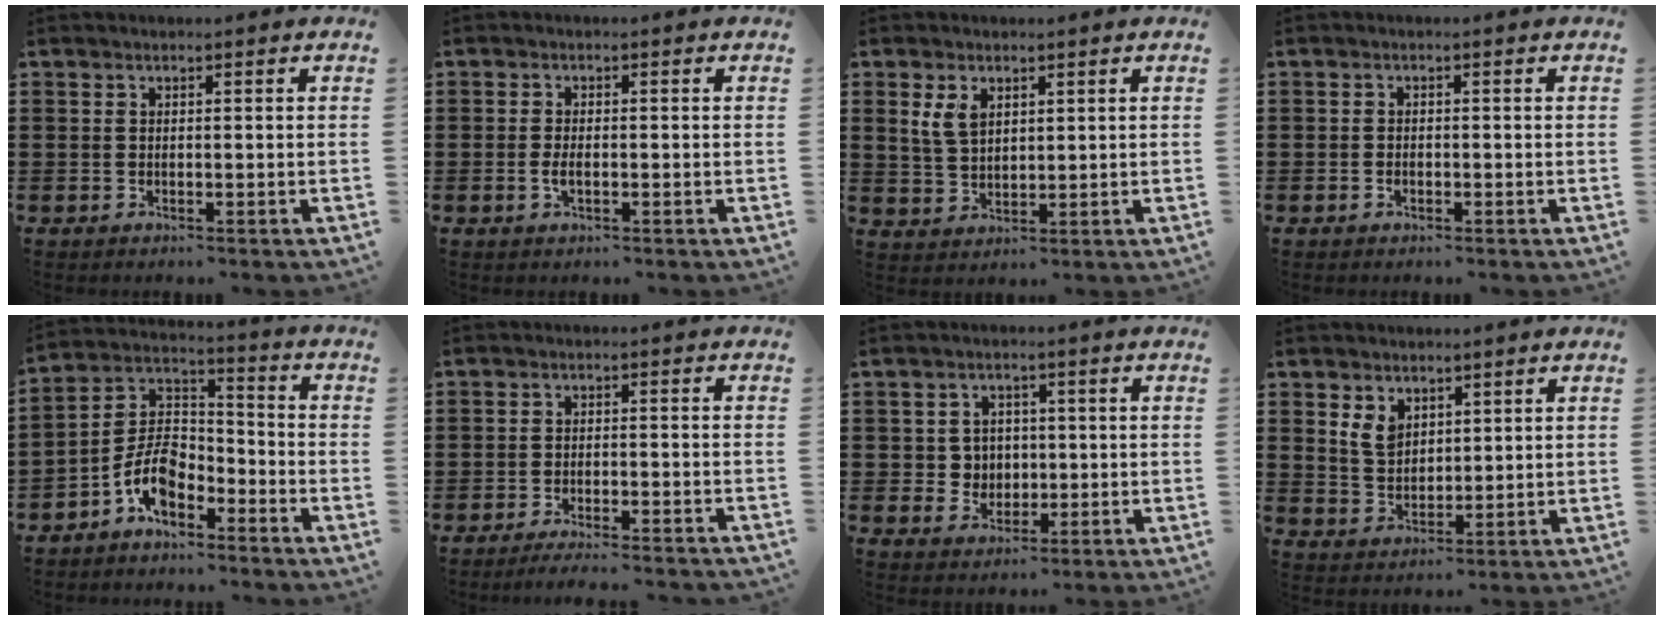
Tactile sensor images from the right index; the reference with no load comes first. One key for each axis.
{"total": 1.7, "fx": -0.3, "fy": 0.7, "fz": 1.6, "tx": -0.036, "ty": -0.003, "tz": -0.007}
{"total": 4.1, "fx": 1.9, "fy": 2.6, "fz": 2.4, "tx": -0.057, "ty": 0.010, "tz": 0.035}
{"total": 0.7, "fx": -0.4, "fy": 0.3, "fz": 0.6, "tx": -0.014, "ty": -0.005, "tz": -0.005}
{"total": 7.6, "fx": -4.5, "fy": 4.0, "fz": 4.6, "tx": -0.111, "ty": -0.004, "tz": -0.092}
{"total": 2.8, "fx": -2.7, "fy": -0.3, "fz": 0.7, "tx": -0.013, "ty": -0.001, "tz": -0.054}
{"total": 3.7, "fx": 0.3, "fy": 3.6, "fz": 0.8, "tx": -0.031, "ty": 0.012, "tz": 0.001}
{"total": 4.3, "fx": 2.3, "fy": 3.1, "fz": 1.9, "tx": -0.049, "ty": 0.011, "tz": 0.044}